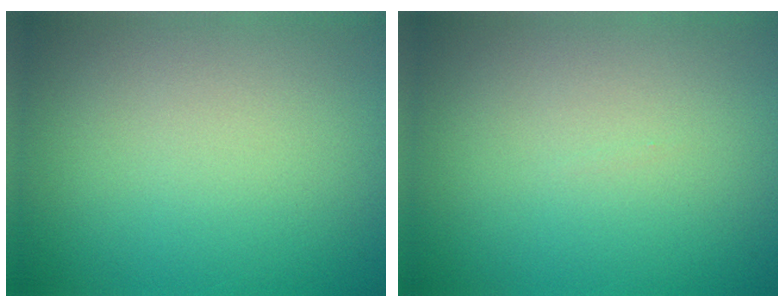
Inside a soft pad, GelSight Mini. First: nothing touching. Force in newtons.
{"total": 0.0}